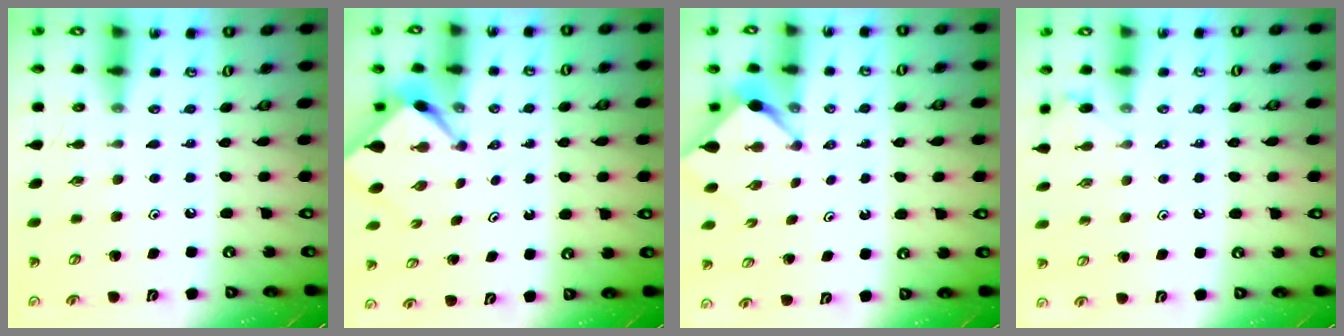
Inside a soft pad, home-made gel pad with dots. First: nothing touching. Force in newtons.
{"total": 2.6, "press": 2.6, "slide": 0.3}
{"total": 3.4, "press": 3.3, "slide": 0.4}
{"total": 4.1, "press": 4.0, "slide": 0.6}